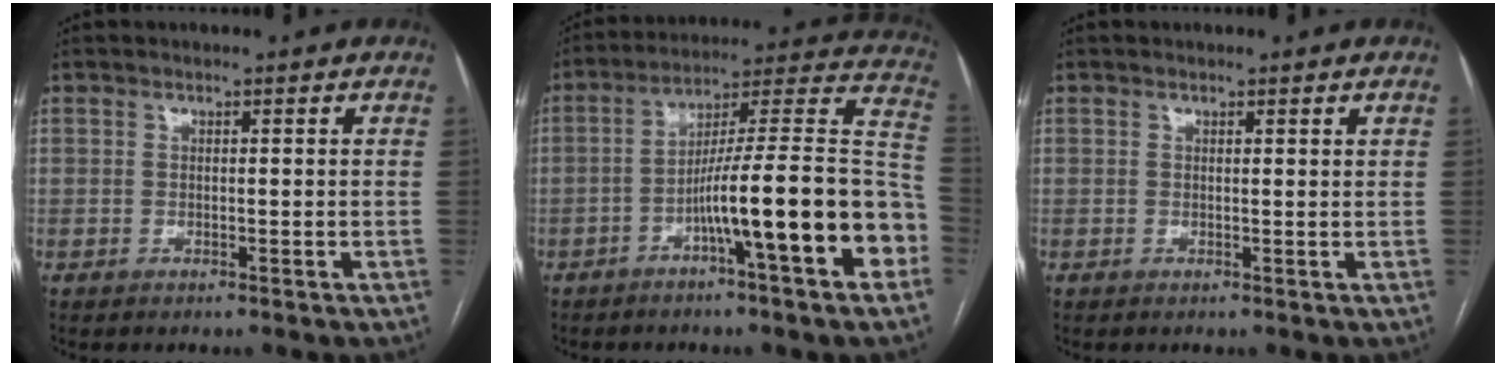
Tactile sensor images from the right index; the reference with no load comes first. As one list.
[{"total": 19.3, "force": [-6.6, 0.8, 18.1], "torque": [-0.224, 0.029, -0.101]}, {"total": 0.6, "force": [0.5, -0.1, 0.2], "torque": [-0.004, -0.001, 0.005]}]